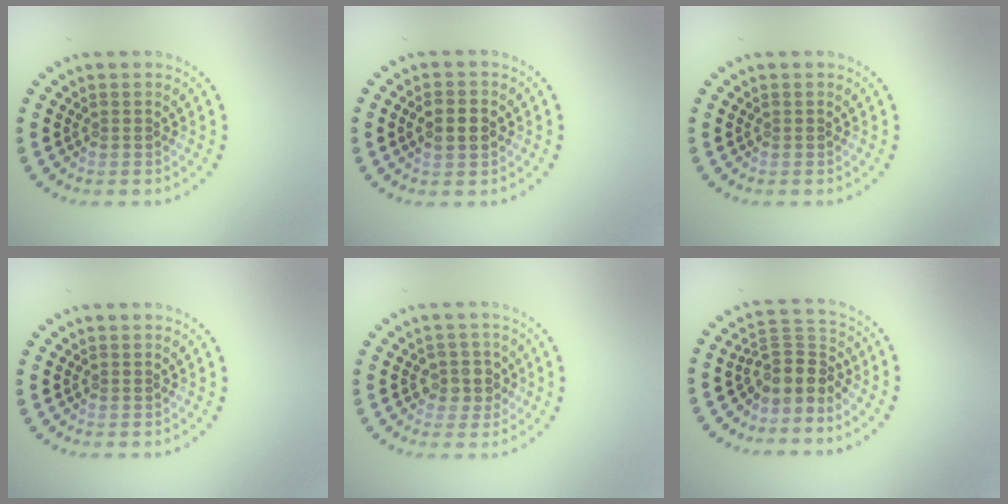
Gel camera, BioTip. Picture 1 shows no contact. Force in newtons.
{"total": 2.6, "press": 2.6, "slide": 0.2}
{"total": 0.0}
{"total": 0.0}
{"total": 2.2, "press": 2.1, "slide": 0.6}
{"total": 3.5, "press": 2.5, "slide": 2.5}